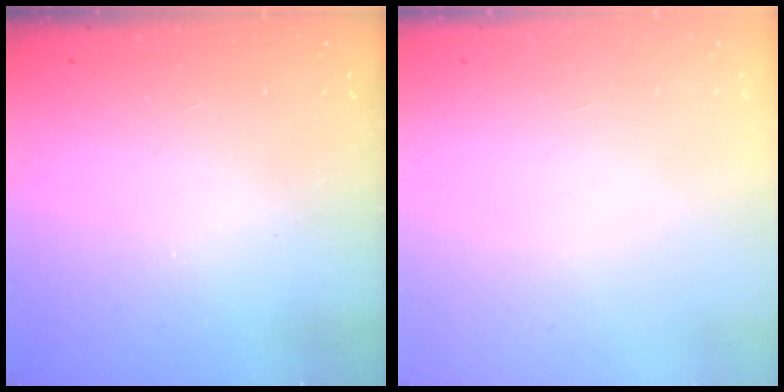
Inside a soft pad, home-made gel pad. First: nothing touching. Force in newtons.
{"total": 0.0}